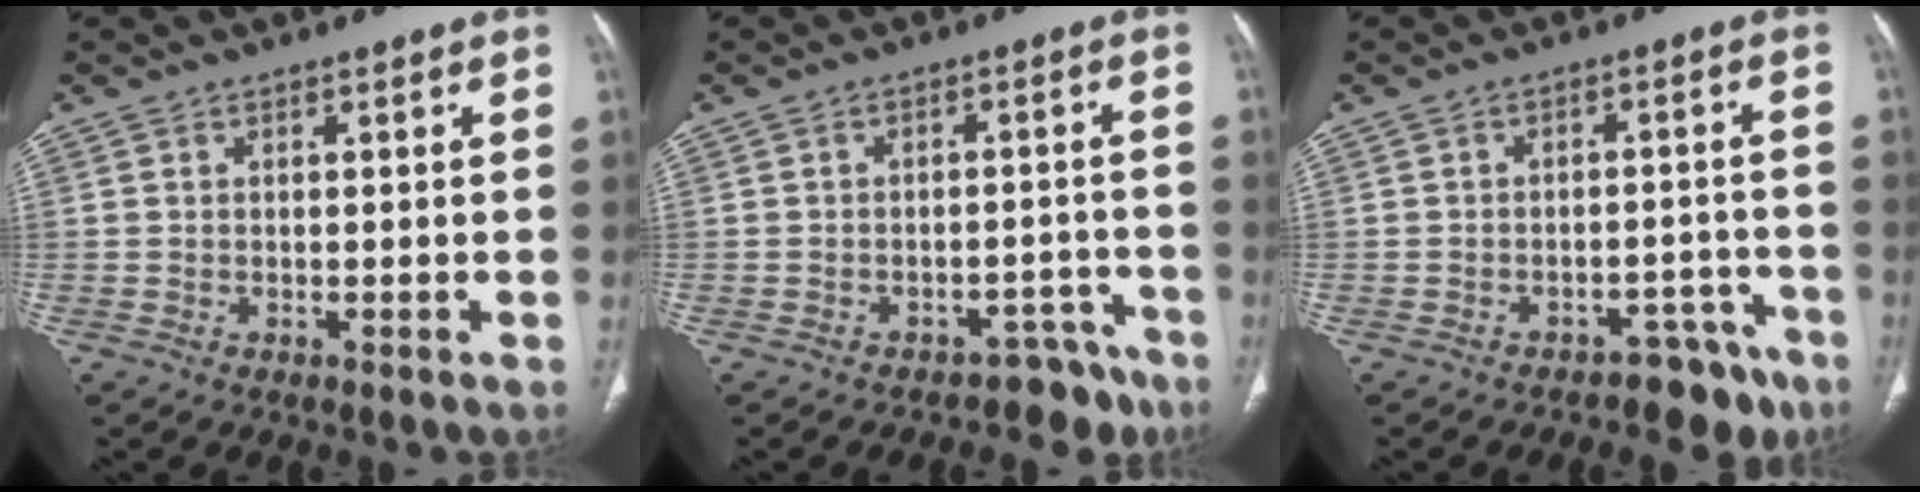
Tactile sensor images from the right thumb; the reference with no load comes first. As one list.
[{"total": 5.8, "force": [-4.7, 3.4, 0.3], "torque": [0.029, 0.070, -0.060]}, {"total": 6.8, "force": [-5.3, 3.9, 1.6], "torque": [0.011, 0.068, -0.071]}]